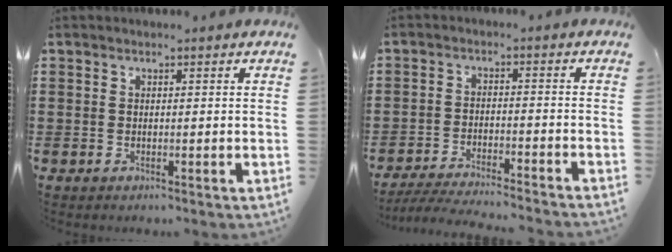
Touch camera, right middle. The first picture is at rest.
{"total": 4.6, "force": [-4.4, -0.2, 1.3], "torque": [-0.027, -0.009, -0.089]}